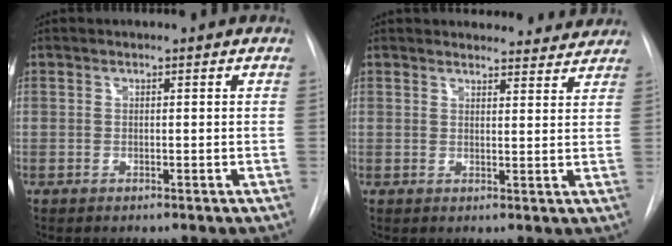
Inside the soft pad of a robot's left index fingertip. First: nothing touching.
{"total": 9.4, "force": [9.1, 2.2, 0.9], "torque": [0.014, -0.004, 0.091]}